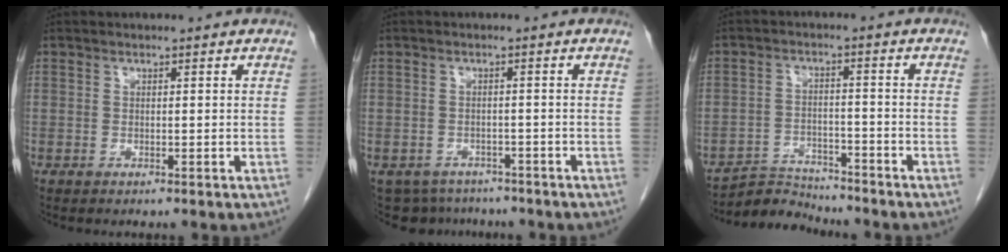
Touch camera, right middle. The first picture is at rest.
{"total": 6.3, "force": [-5.2, 3.5, 0.4], "torque": [-0.006, 0.004, -0.065]}
{"total": 5.5, "force": [-5.4, 0.5, -1.2], "torque": [0.021, 0.002, -0.093]}